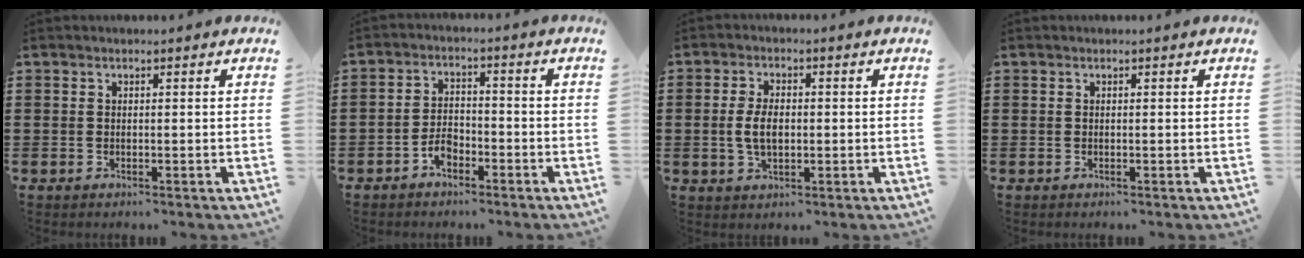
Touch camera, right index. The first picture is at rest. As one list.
[{"total": 3.5, "force": [-2.2, 1.9, 1.8], "torque": [-0.042, 0.004, -0.047]}, {"total": 4.7, "force": [-0.3, 2.5, 3.9], "torque": [-0.090, 0.001, -0.010]}, {"total": 0.0}]